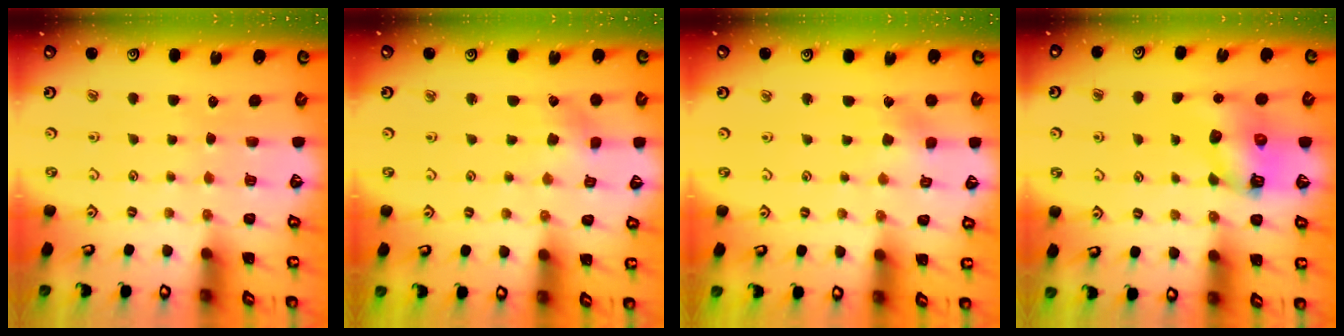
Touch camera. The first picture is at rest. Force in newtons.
{"total": 2.6, "press": 2.6, "slide": 0.5}
{"total": 2.6, "press": 2.6, "slide": 0.4}
{"total": 8.4, "press": 8.4, "slide": 0.9}